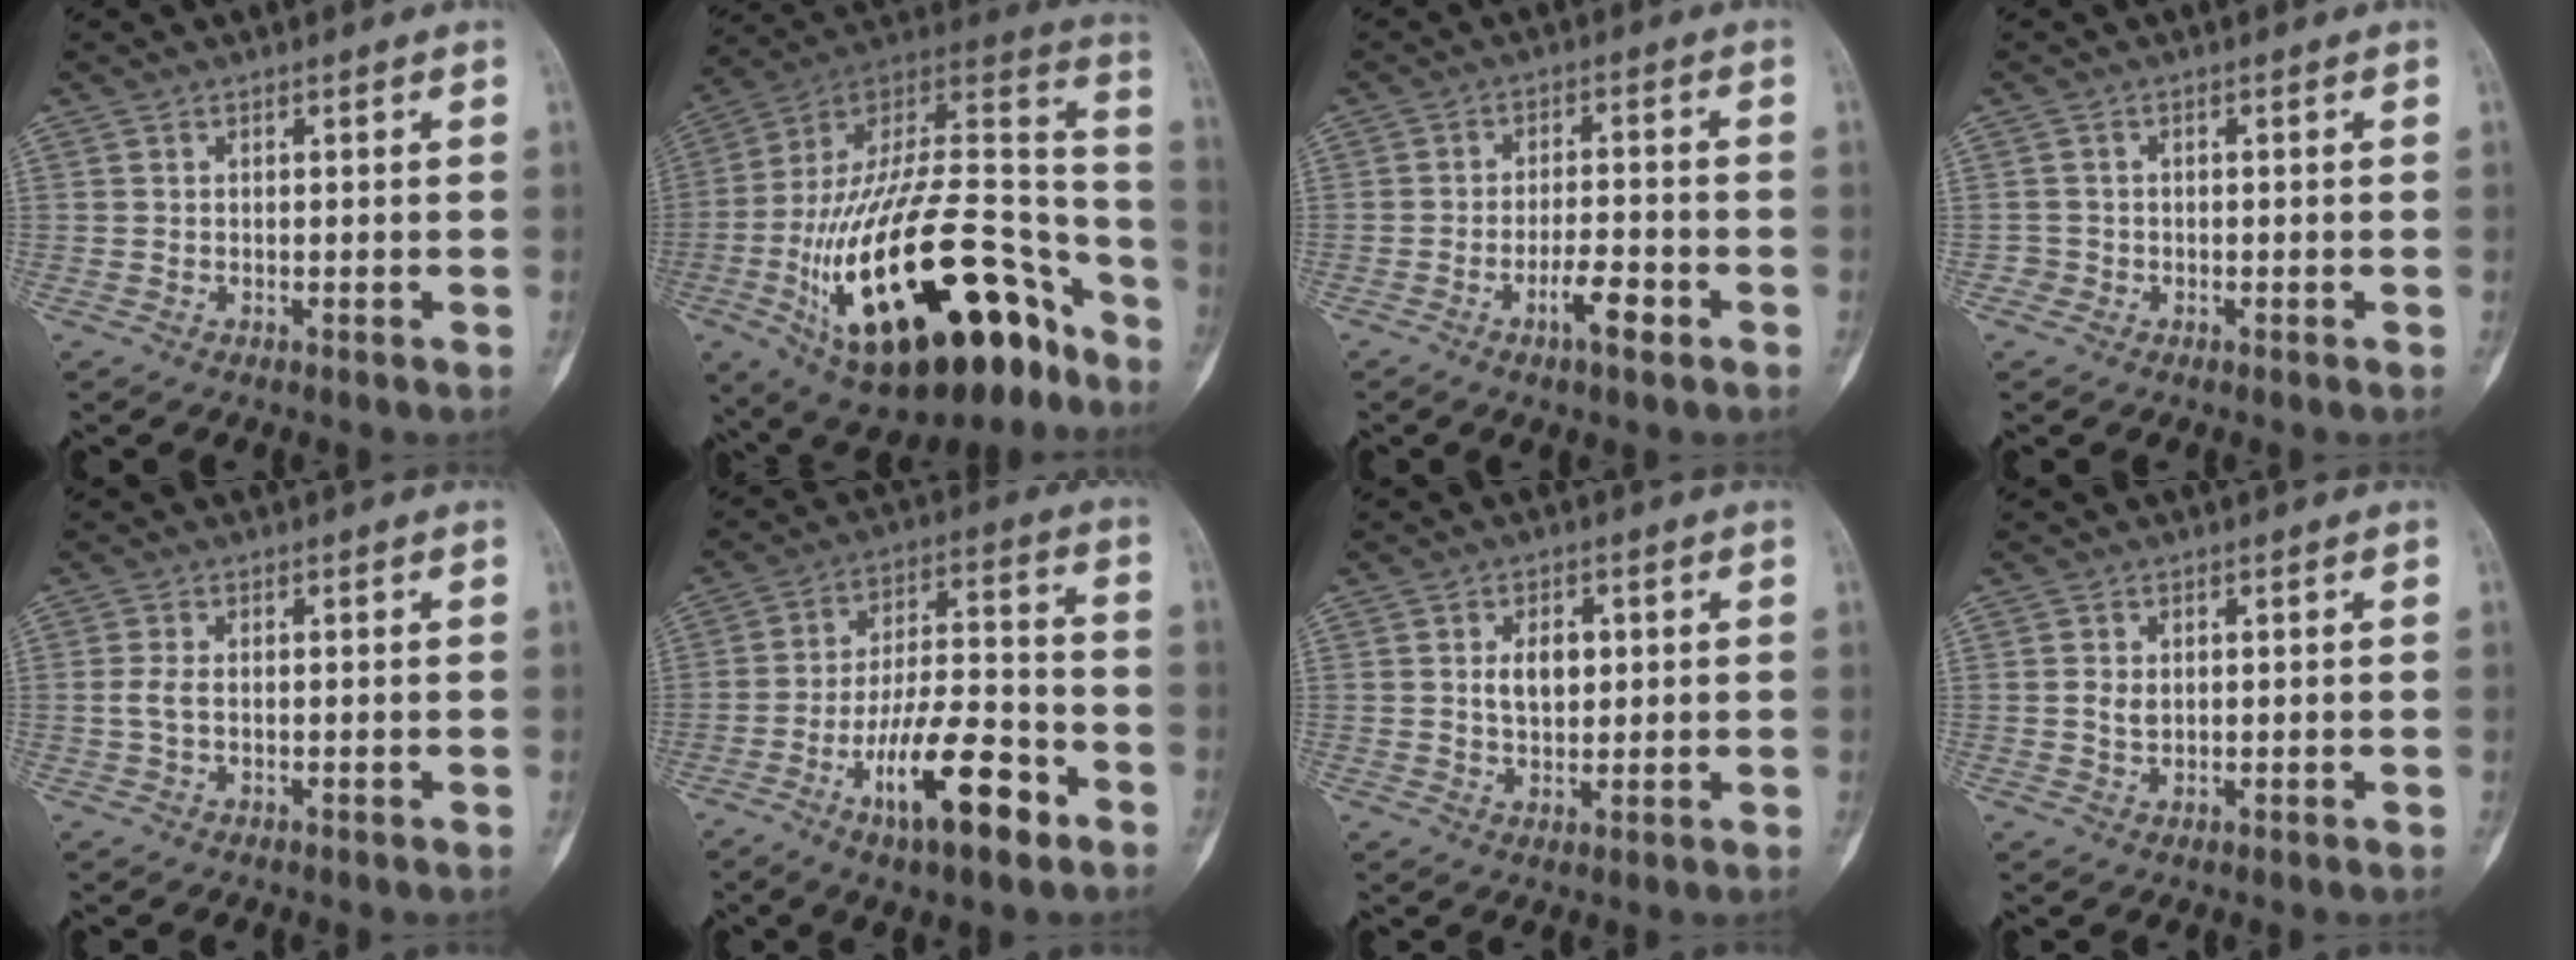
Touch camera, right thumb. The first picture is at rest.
{"total": 38.4, "force": [-18.1, 16.7, 29.5], "torque": [-0.459, 0.073, -0.285]}
{"total": 6.1, "force": [-3.0, 1.7, 5.0], "torque": [-0.083, 0.017, -0.050]}
{"total": 1.4, "force": [-0.6, 1.2, -0.2], "torque": [0.018, 0.009, -0.018]}
{"total": 2.0, "force": [-0.1, 0.9, 1.7], "torque": [-0.046, -0.001, -0.003]}
{"total": 16.6, "force": [-8.1, 5.3, 13.5], "torque": [-0.219, 0.051, -0.133]}
{"total": 5.1, "force": [1.0, 3.3, 3.8], "torque": [-0.050, -0.005, 0.018]}
{"total": 2.2, "force": [0.3, 1.5, 1.5], "torque": [-0.020, -0.001, 0.007]}